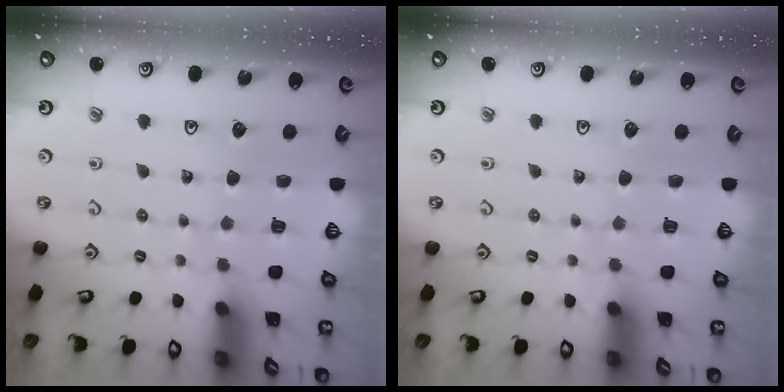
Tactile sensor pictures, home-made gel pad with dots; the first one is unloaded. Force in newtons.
{"total": 0.0}